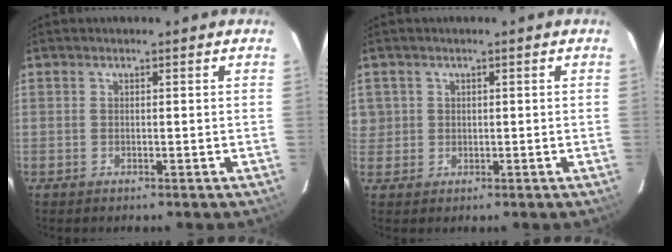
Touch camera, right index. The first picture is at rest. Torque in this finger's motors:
{"motor_torque": [0.09, -0.10, 0.10, 0.03]}